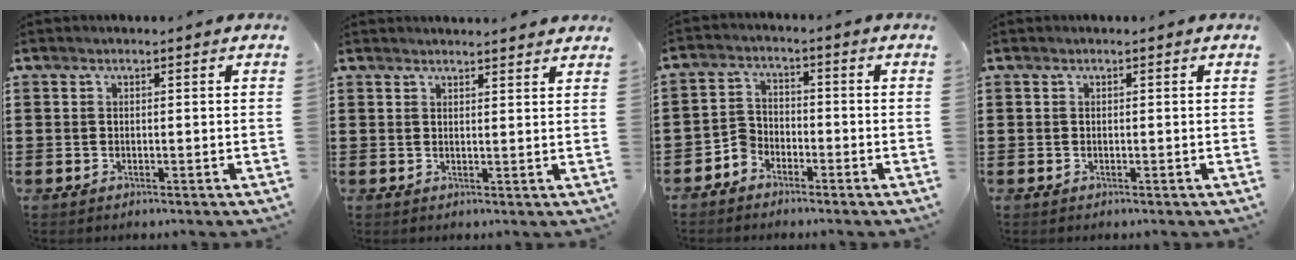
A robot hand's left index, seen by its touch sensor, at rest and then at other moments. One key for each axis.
{"total": 1.9, "fx": 1.9, "fy": -0.2, "fz": 0.0, "tx": -0.006, "ty": -0.001, "tz": 0.037}
{"total": 3.4, "fx": -3.0, "fy": 1.7, "fz": 0.2, "tx": -0.014, "ty": 0.008, "tz": -0.064}
{"total": 0.0}